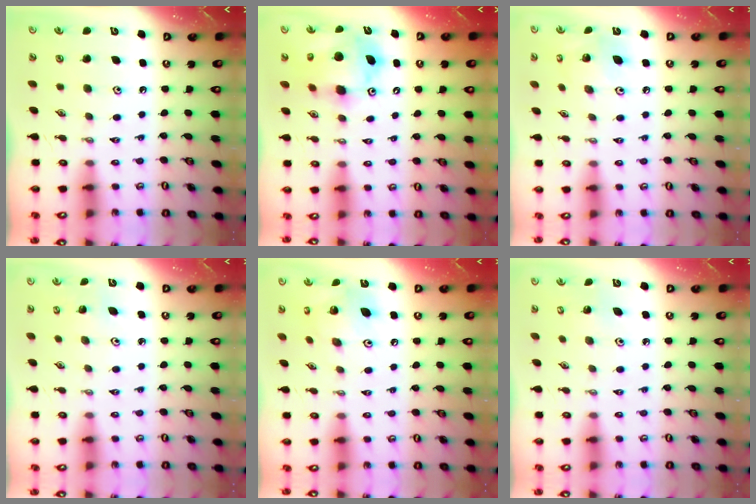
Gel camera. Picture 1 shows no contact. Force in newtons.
{"total": 12.2, "press": 12.0, "slide": 2.1}
{"total": 9.1, "press": 8.7, "slide": 2.6}
{"total": 1.4, "press": 1.4, "slide": 0.1}
{"total": 14.7, "press": 14.4, "slide": 3.2}
{"total": 3.0, "press": 2.9, "slide": 0.3}